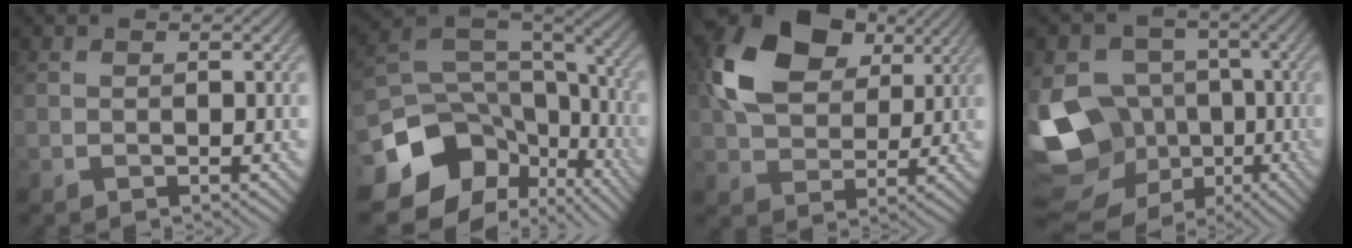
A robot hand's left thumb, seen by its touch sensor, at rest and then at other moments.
{"total": 16.6, "force": [-7.8, 12.2, 8.2], "torque": [-0.210, -0.030, -0.086]}
{"total": 12.6, "force": [4.9, 8.4, 7.9], "torque": [-0.168, 0.009, 0.093]}
{"total": 17.1, "force": [-4.4, 14.2, 8.5], "torque": [-0.225, -0.021, -0.069]}